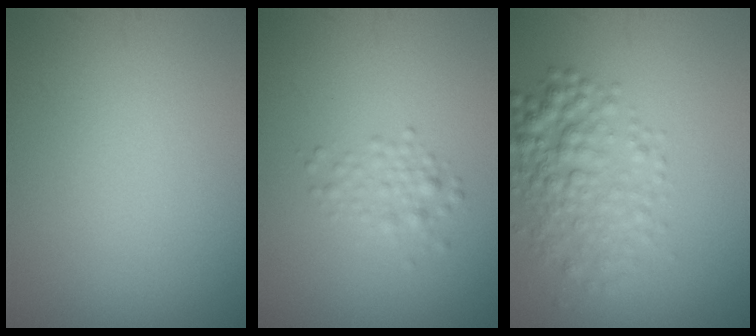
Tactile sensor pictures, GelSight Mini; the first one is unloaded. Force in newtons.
{"total": 1.6, "press": 1.6, "slide": 0.0}
{"total": 4.3, "press": 4.3, "slide": 0.2}